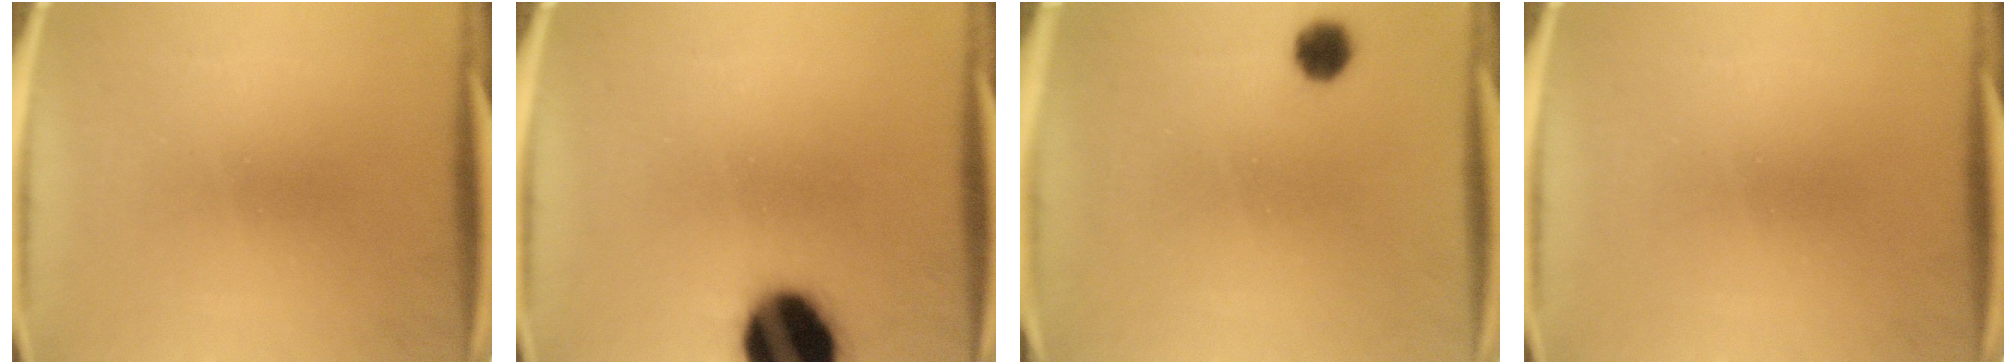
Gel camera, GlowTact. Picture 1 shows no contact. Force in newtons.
{"total": 19.9}
{"total": 4.2}
{"total": 0.0}